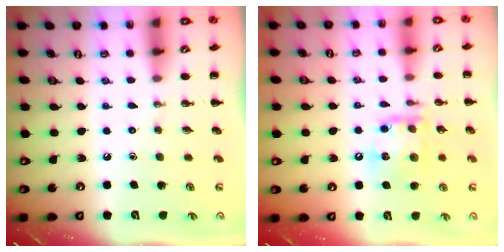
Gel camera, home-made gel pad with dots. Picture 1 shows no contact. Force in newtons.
{"total": 13.9, "press": 13.8, "slide": 1.8}